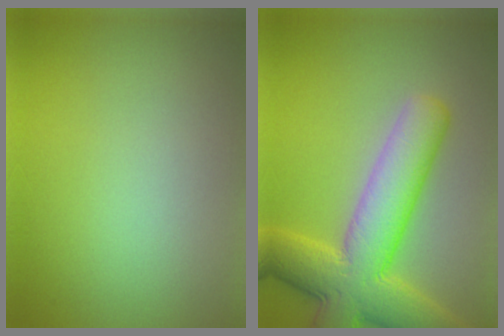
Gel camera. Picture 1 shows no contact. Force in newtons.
{"total": 9.4, "press": 9.4, "slide": 0.4}